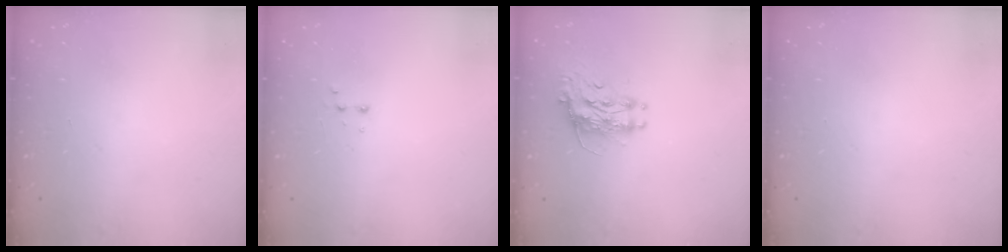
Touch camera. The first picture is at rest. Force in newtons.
{"total": 2.5, "press": 2.4, "slide": 0.8}
{"total": 9.2, "press": 9.2, "slide": 0.9}
{"total": 0.0}